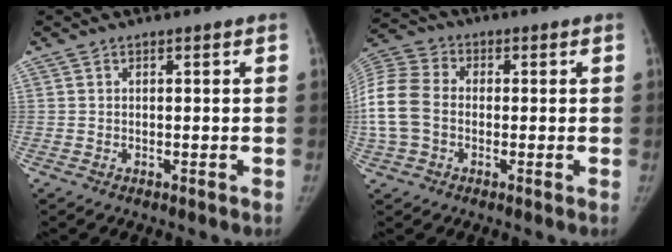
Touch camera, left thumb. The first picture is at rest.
{"total": 12.9, "force": [-1.2, 9.8, 8.3], "torque": [-0.187, 0.024, -0.028]}